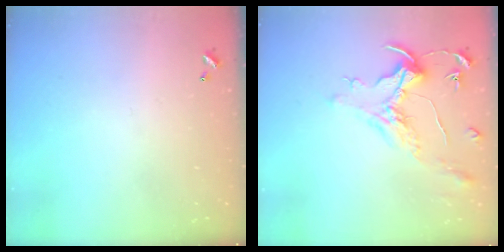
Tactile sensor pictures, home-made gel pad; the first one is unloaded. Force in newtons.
{"total": 1.5, "press": 1.3, "slide": 0.7}